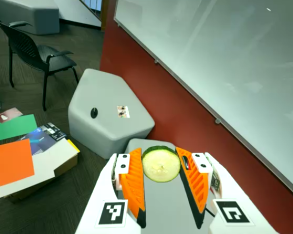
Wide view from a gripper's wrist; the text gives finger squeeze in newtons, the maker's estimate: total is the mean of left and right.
{"total": 9.4, "left": 9.6, "right": 9.2}